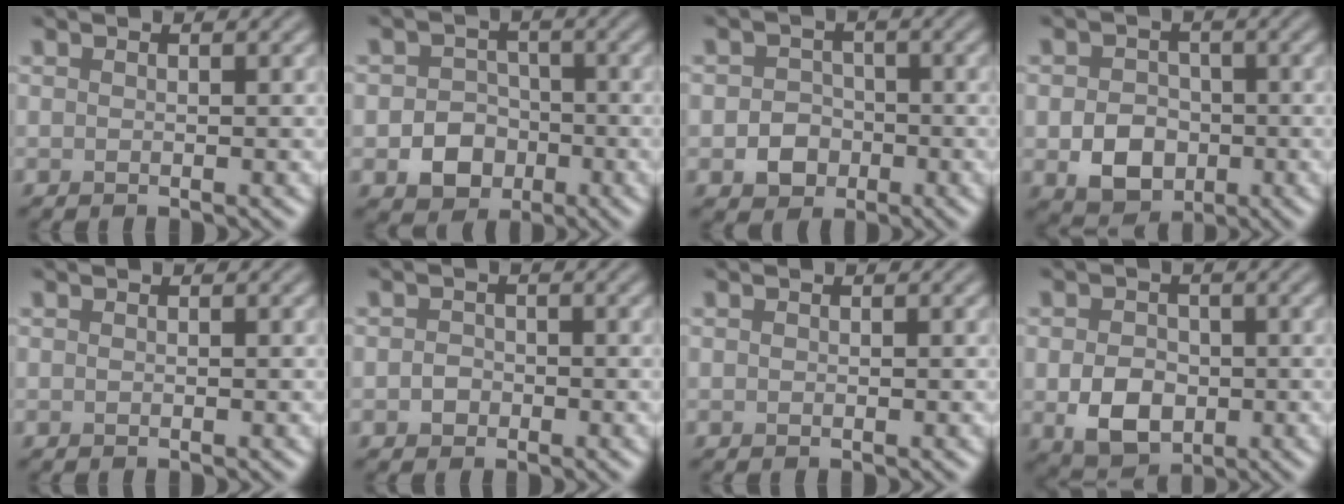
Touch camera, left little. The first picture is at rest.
{"total": 4.2, "force": [-1.4, 3.4, 1.8], "torque": [-0.011, -0.003, -0.032]}
{"total": 3.0, "force": [-0.9, 2.5, 1.2], "torque": [-0.015, -0.001, -0.018]}
{"total": 4.9, "force": [-1.3, 3.8, 2.8], "torque": [-0.049, -0.006, -0.026]}
{"total": 0.0}
{"total": 1.3, "force": [-0.4, 1.2, 0.5], "torque": [-0.005, -0.003, -0.012]}
{"total": 0.0}
{"total": 5.2, "force": [-1.0, 3.8, 3.3], "torque": [-0.067, -0.011, -0.020]}